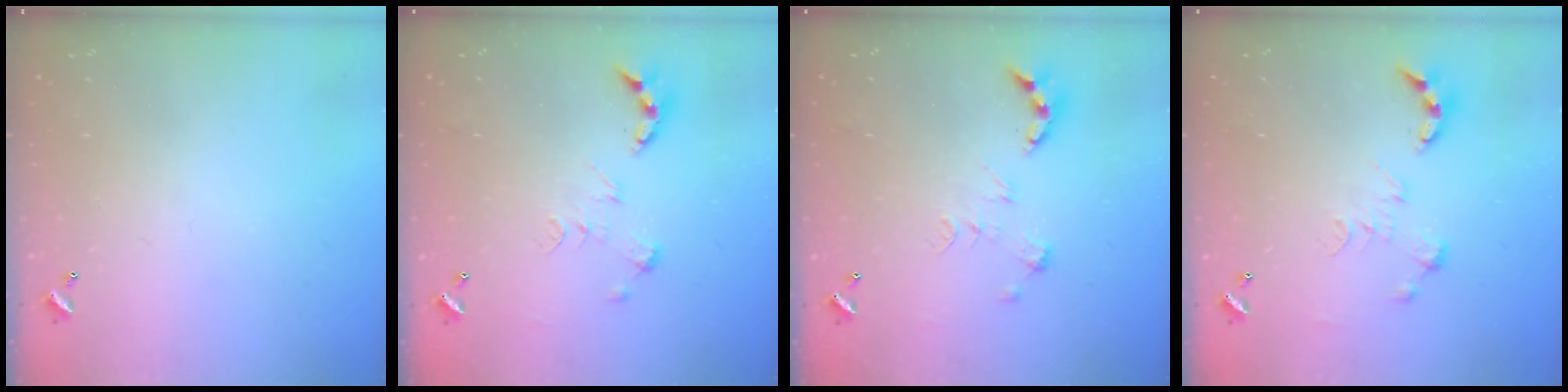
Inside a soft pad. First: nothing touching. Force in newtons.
{"total": 0.0}
{"total": 0.0}
{"total": 0.0}